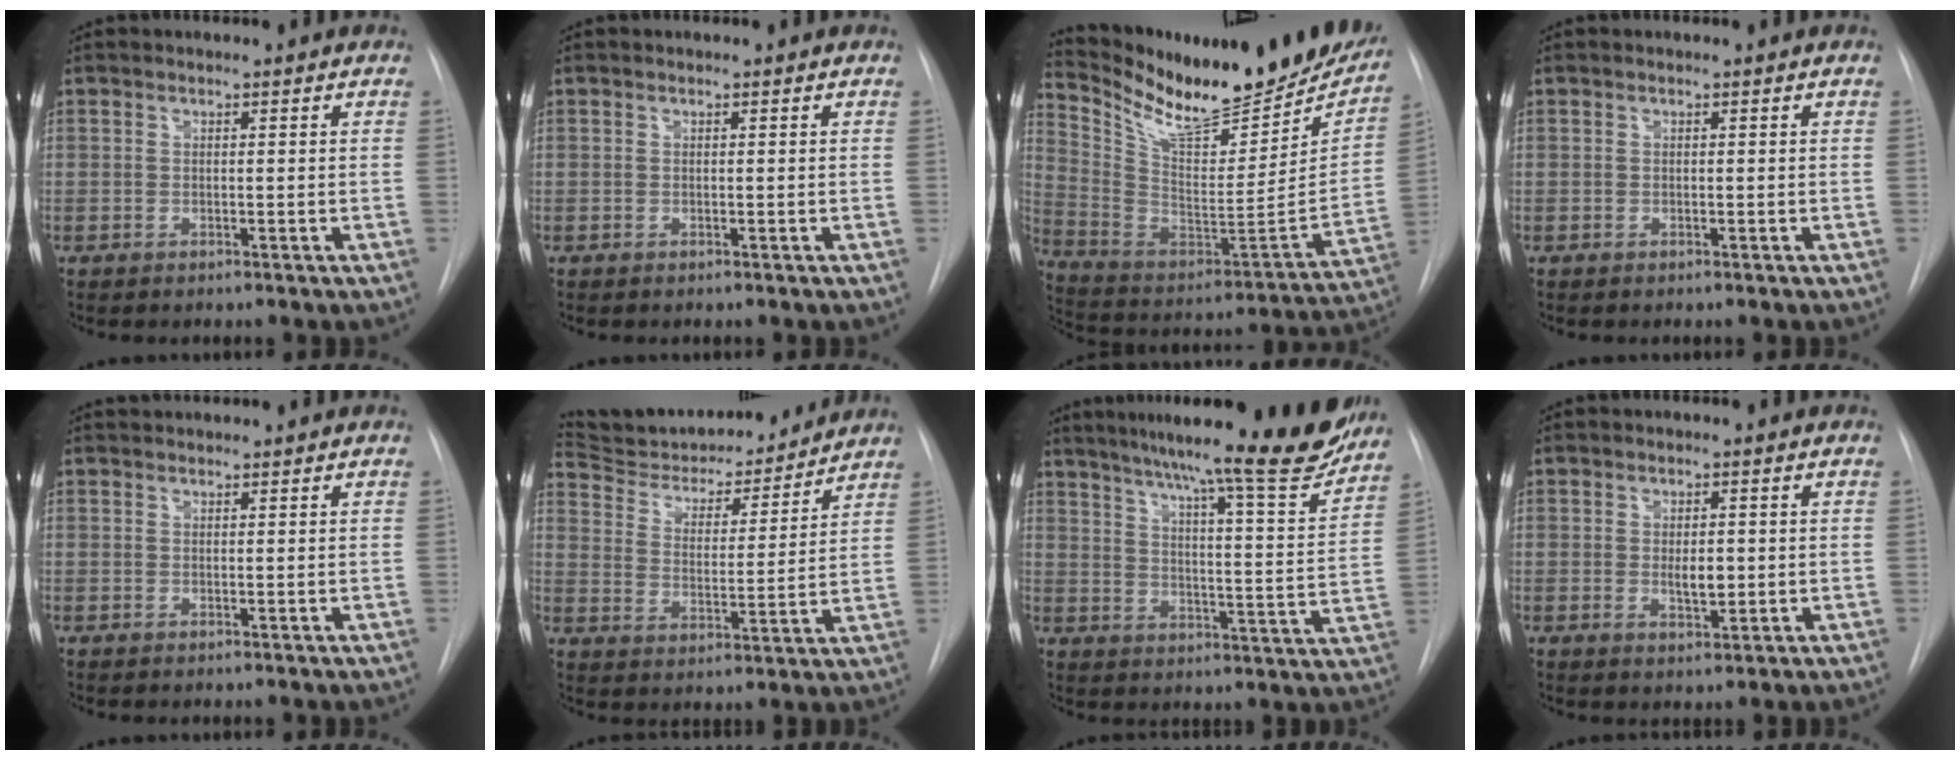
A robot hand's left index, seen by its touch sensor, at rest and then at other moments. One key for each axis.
{"total": 0.0}
{"total": 27.4, "fx": 22.8, "fy": 7.2, "fz": 13.3, "tx": -0.227, "ty": -0.046, "tz": 0.341}
{"total": 0.0}
{"total": 2.5, "fx": 2.4, "fy": 0.3, "fz": 0.4, "tx": -0.007, "ty": 0.030, "tz": 0.039}
{"total": 18.9, "fx": 17.7, "fy": 4.2, "fz": 5.3, "tx": -0.081, "ty": -0.004, "tz": 0.264}
{"total": 21.4, "fx": 18.8, "fy": 0.5, "fz": 10.3, "tx": -0.150, "ty": -0.051, "tz": 0.246}
{"total": 3.0, "fx": 0.0, "fy": 1.3, "fz": 2.7, "tx": -0.045, "ty": -0.004, "tz": 0.004}